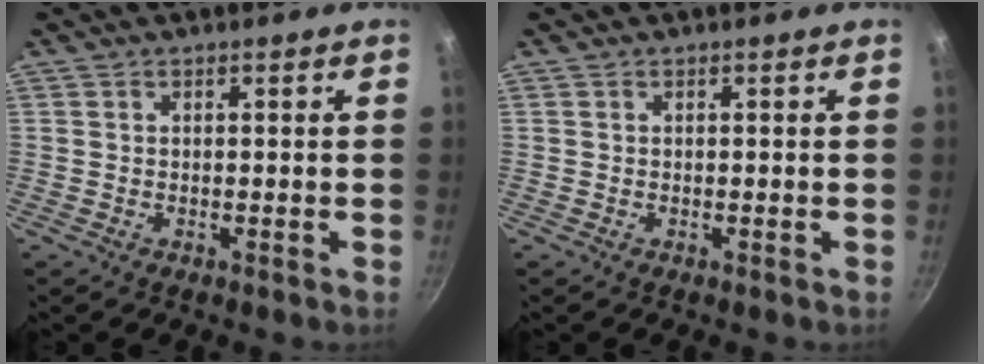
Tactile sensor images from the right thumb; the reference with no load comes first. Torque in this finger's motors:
{"motor_torque": [-0.03, 0.00, 0.00, 0.00, 0.08]}